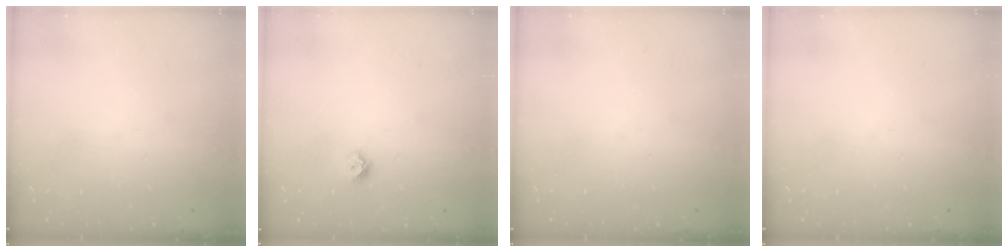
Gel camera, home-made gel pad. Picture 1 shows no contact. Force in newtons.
{"total": 5.7, "press": 5.7, "slide": 0.5}
{"total": 0.0}
{"total": 0.0}